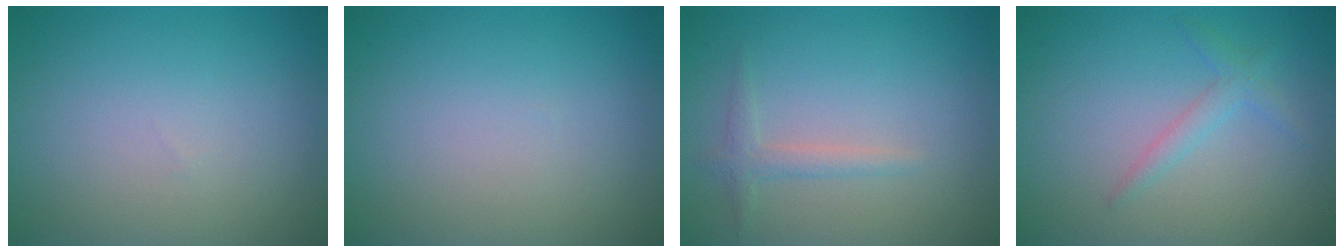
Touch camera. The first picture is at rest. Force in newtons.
{"total": 0.0}
{"total": 1.5, "press": 1.5, "slide": 0.0}
{"total": 1.5, "press": 1.5, "slide": 0.1}